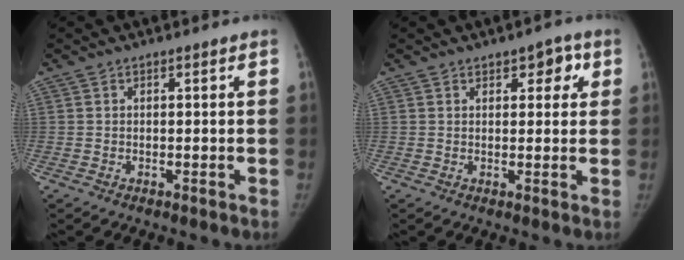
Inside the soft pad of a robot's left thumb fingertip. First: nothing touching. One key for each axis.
{"total": 5.5, "fx": 2.9, "fy": 3.1, "fz": 3.6, "tx": -0.011, "ty": -0.009, "tz": 0.035}